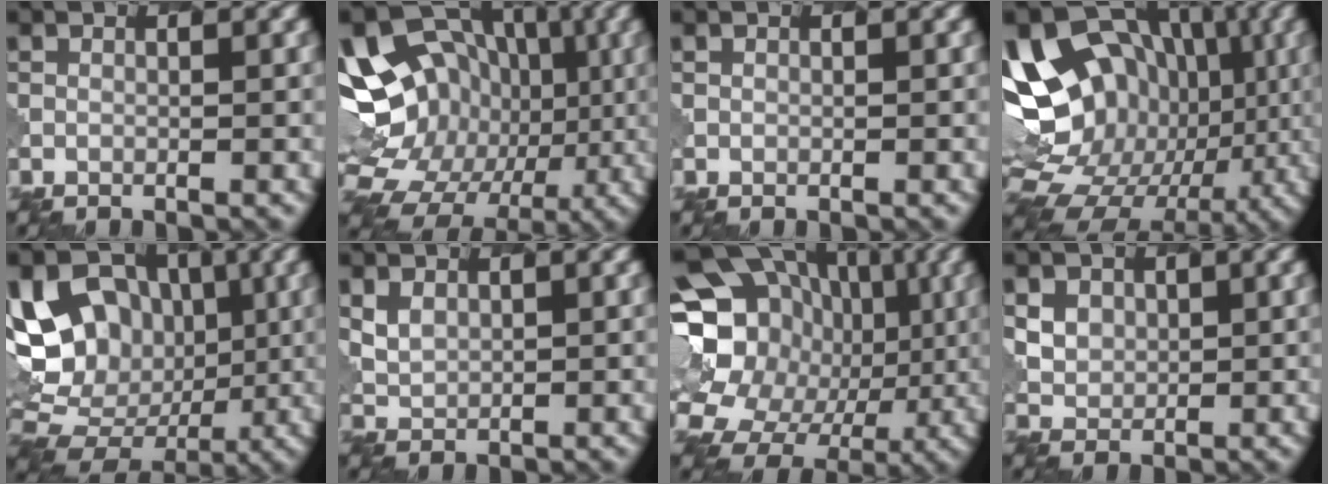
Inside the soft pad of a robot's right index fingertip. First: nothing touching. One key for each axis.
{"total": 18.7, "fx": -1.1, "fy": 16.0, "fz": 9.7, "tx": -0.186, "ty": 0.022, "tz": -0.014}
{"total": 0.6, "fx": 0.2, "fy": 0.5, "fz": 0.2, "tx": 0.000, "ty": -0.002, "tz": 0.005}
{"total": 19.9, "fx": 2.3, "fy": 15.5, "fz": 12.2, "tx": -0.195, "ty": 0.034, "tz": 0.029}
{"total": 15.3, "fx": 2.4, "fy": 12.9, "fz": 7.9, "tx": -0.170, "ty": 0.016, "tz": 0.050}
{"total": 2.0, "fx": 1.2, "fy": 1.4, "fz": 0.7, "tx": -0.021, "ty": -0.002, "tz": 0.027}
{"total": 21.0, "fx": -0.3, "fy": 18.7, "fz": 9.6, "tx": -0.199, "ty": 0.031, "tz": -0.025}
{"total": 5.1, "fx": 2.6, "fy": 4.0, "fz": 2.0, "tx": -0.053, "ty": 0.012, "tz": 0.040}